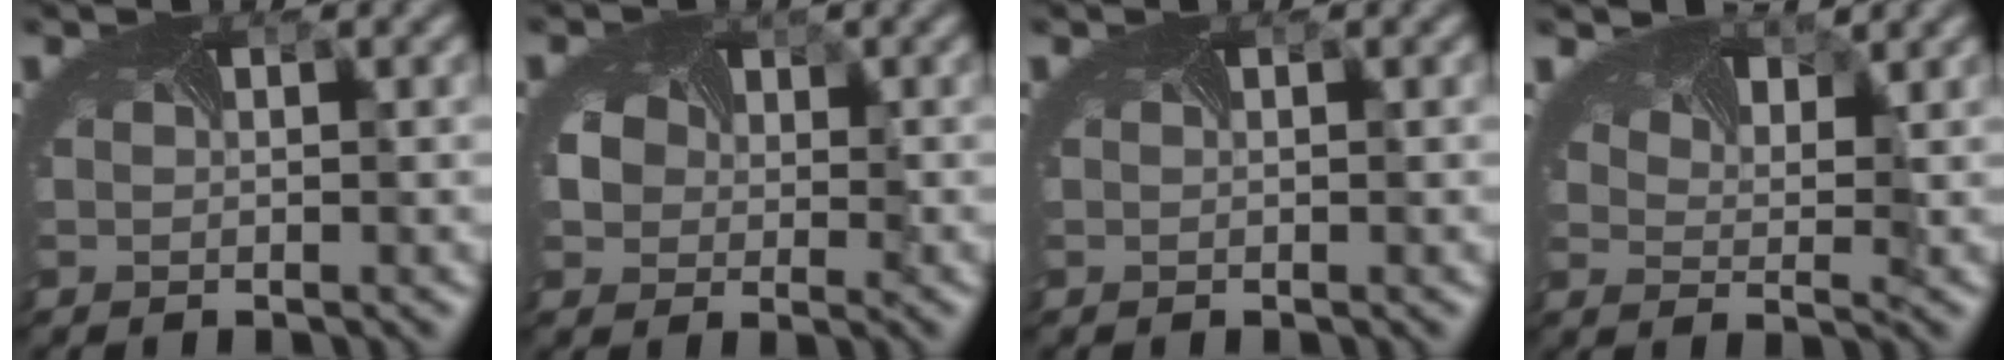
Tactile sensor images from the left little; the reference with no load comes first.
{"total": 2.2, "force": [0.6, 2.0, 0.7], "torque": [-0.041, -0.010, 0.026]}
{"total": 0.0}
{"total": 5.4, "force": [4.3, 1.7, 2.8], "torque": [-0.062, 0.009, 0.066]}